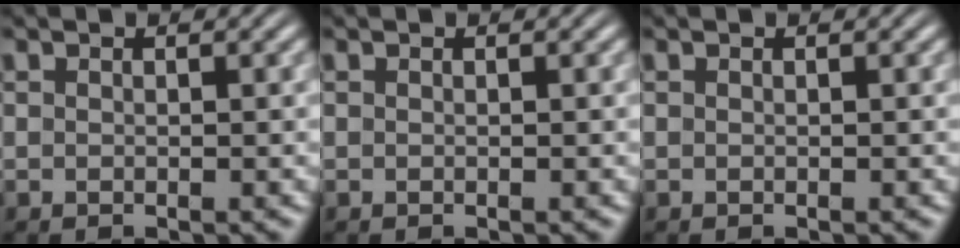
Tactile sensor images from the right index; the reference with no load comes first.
{"total": 0.0}
{"total": 0.0}